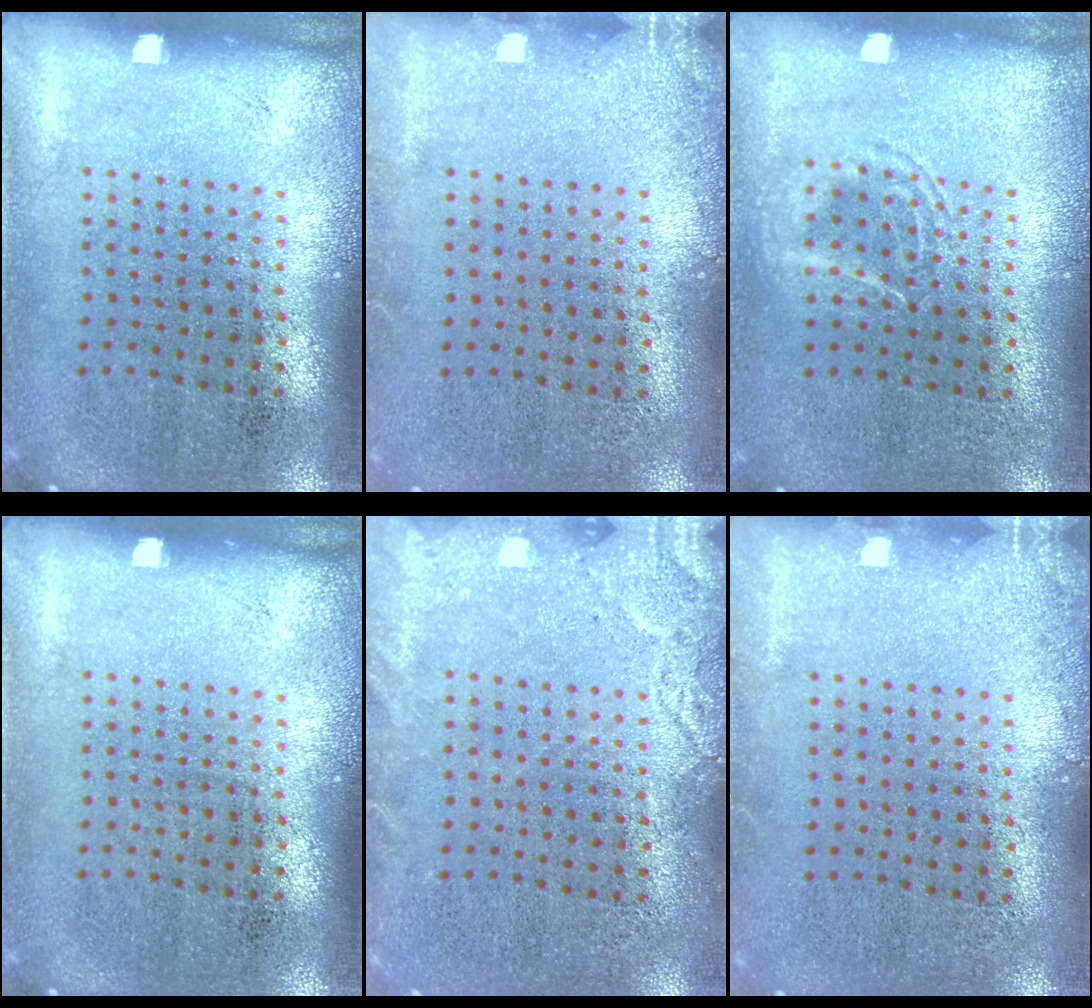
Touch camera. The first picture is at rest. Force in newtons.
{"total": 1.1, "press": 1.0, "slide": 0.2}
{"total": 1.6, "press": 1.6, "slide": 0.2}
{"total": 0.0}
{"total": 2.6, "press": 2.6, "slide": 0.4}
{"total": 1.1, "press": 1.0, "slide": 0.2}